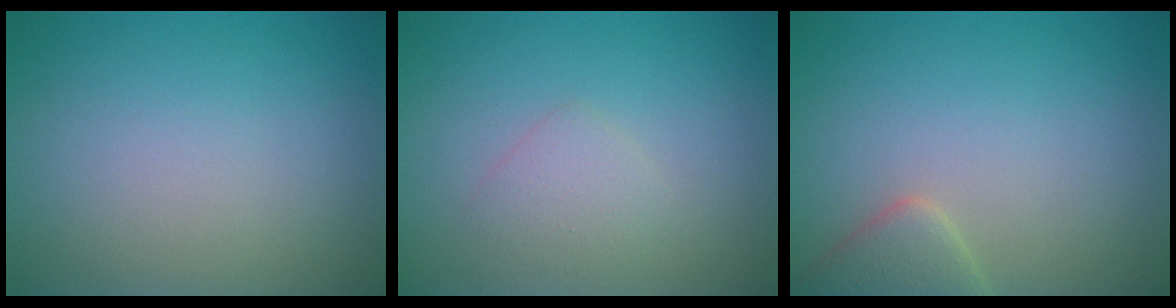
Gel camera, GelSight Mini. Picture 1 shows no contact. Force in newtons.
{"total": 1.6, "press": 1.6, "slide": 0.1}
{"total": 2.7, "press": 2.7, "slide": 0.2}